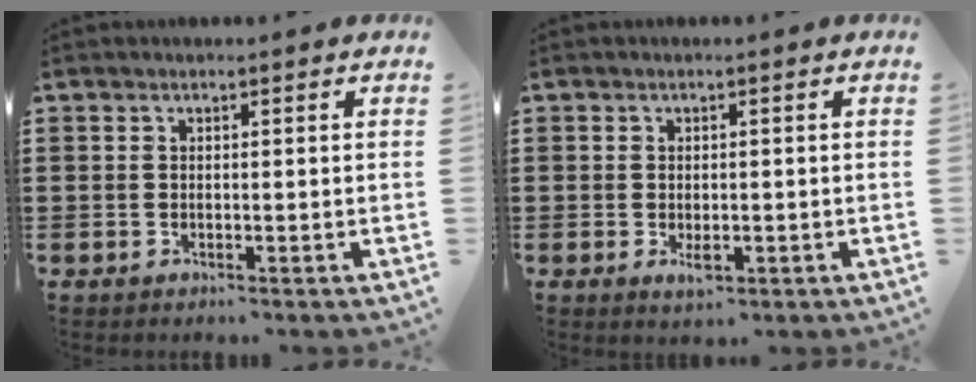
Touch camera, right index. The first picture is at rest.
{"total": 1.9, "force": [-0.6, 1.0, 1.6], "torque": [-0.029, -0.001, -0.010]}